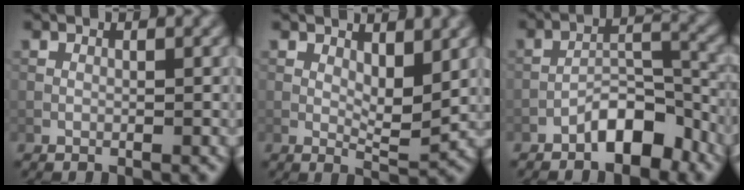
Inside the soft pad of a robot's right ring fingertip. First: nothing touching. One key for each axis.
{"total": 3.8, "fx": 1.3, "fy": 1.7, "fz": 3.2, "tx": -0.052, "ty": -0.006, "tz": 0.023}
{"total": 4.9, "fx": -3.3, "fy": 1.9, "fz": 3.1, "tx": -0.038, "ty": 0.017, "tz": -0.058}